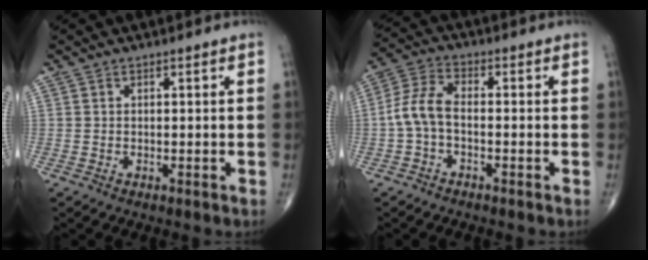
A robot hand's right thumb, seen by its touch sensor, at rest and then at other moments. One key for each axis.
{"total": 6.5, "fx": -1.3, "fy": 3.4, "fz": 5.4, "tx": -0.118, "ty": 0.023, "tz": -0.036}